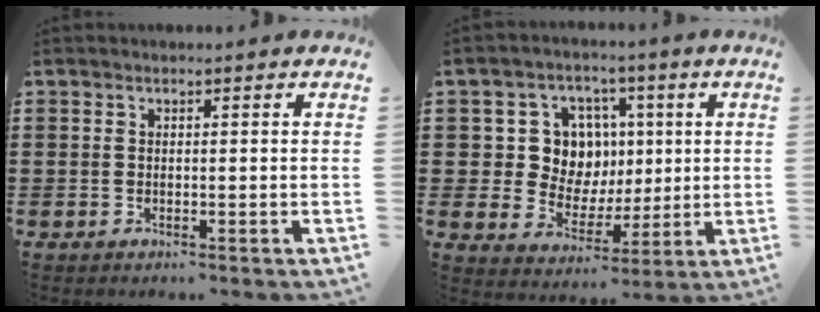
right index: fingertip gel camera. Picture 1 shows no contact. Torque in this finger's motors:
{"motor_torque": [0.75, -0.10, 0.65, 0.07]}